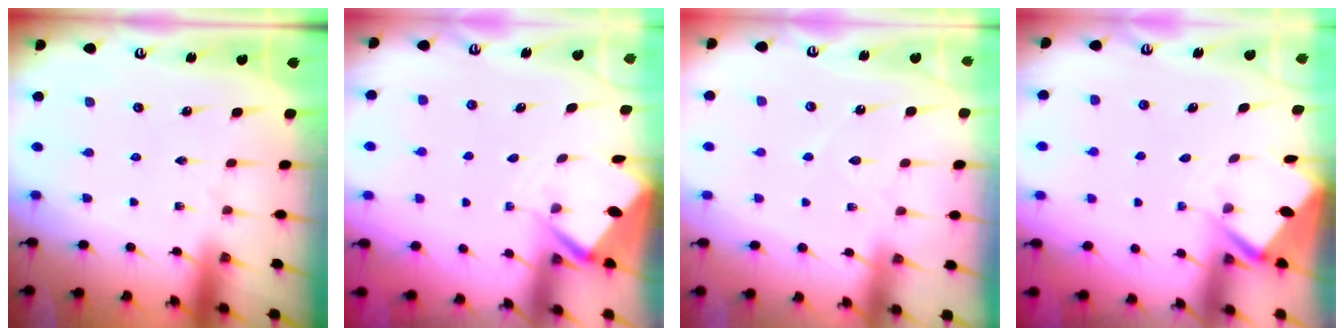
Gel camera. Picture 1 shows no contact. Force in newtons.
{"total": 3.6, "press": 3.5, "slide": 0.3}
{"total": 4.9, "press": 4.8, "slide": 0.4}
{"total": 3.6, "press": 3.6, "slide": 0.3}